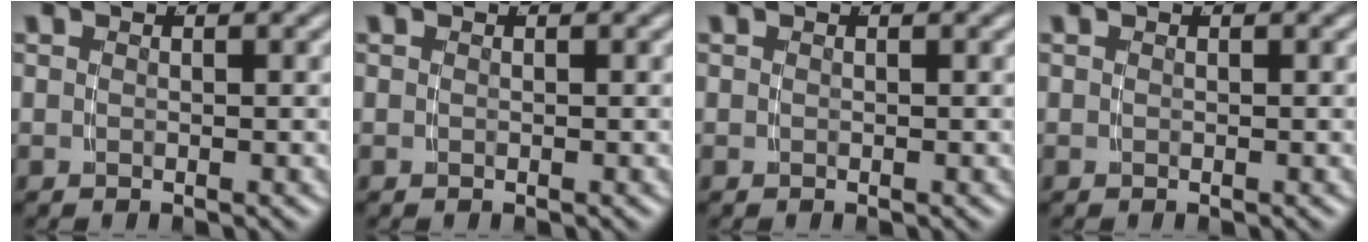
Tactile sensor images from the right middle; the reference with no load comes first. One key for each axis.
{"total": 0.0}
{"total": 0.0}
{"total": 0.0}